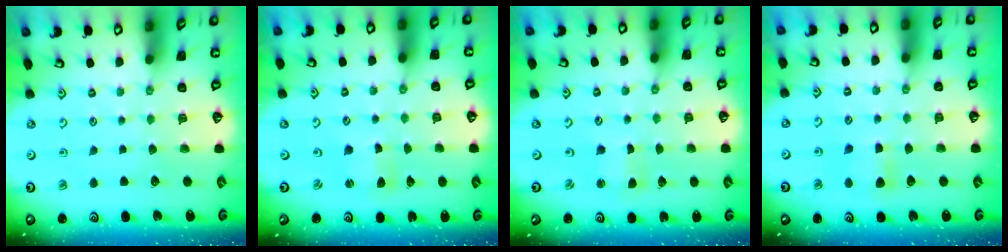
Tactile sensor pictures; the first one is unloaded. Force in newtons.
{"total": 2.1, "press": 2.1, "slide": 0.3}
{"total": 1.2, "press": 1.1, "slide": 0.3}
{"total": 4.8, "press": 4.7, "slide": 0.5}